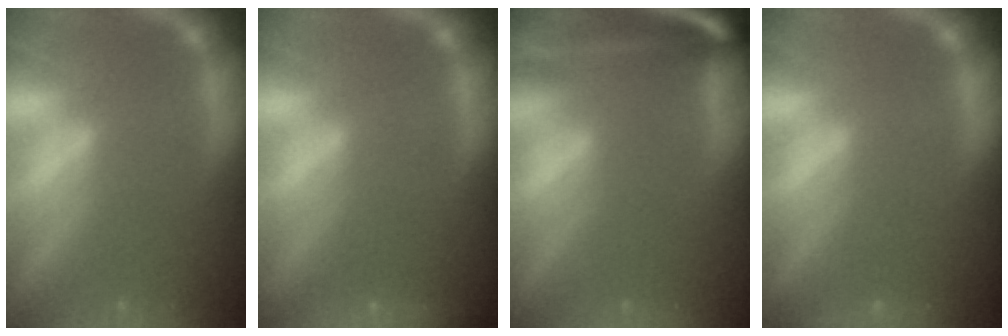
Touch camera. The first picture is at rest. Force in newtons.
{"total": 4.0}
{"total": 9.2}
{"total": 1.4}